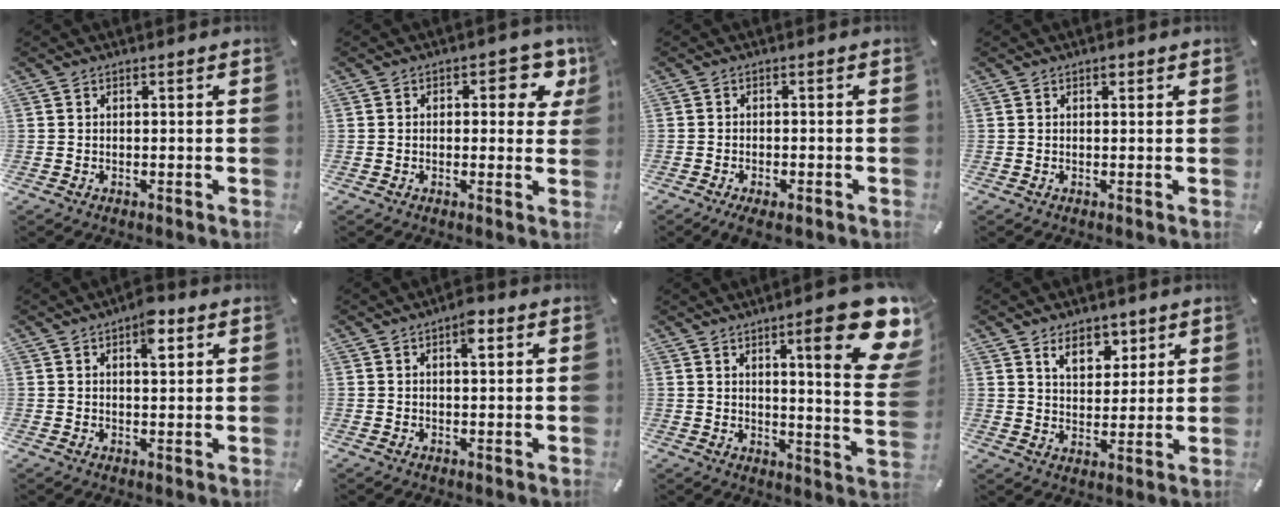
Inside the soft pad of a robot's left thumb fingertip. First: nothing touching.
{"total": 6.5, "force": [2.5, 3.7, 4.8], "torque": [-0.054, -0.007, 0.034]}
{"total": 2.5, "force": [-1.7, 0.8, 1.7], "torque": [-0.033, 0.006, -0.034]}
{"total": 1.0, "force": [0.6, 0.5, 0.6], "torque": [-0.004, -0.002, 0.008]}
{"total": 5.9, "force": [2.9, 2.6, 4.3], "torque": [-0.054, -0.010, 0.043]}
{"total": 4.0, "force": [1.8, 1.7, 3.2], "torque": [-0.046, -0.002, 0.024]}
{"total": 19.4, "force": [9.4, 3.8, 16.5], "torque": [-0.233, -0.059, 0.136]}
{"total": 8.1, "force": [5.2, 5.1, 3.5], "torque": [-0.040, -0.019, 0.088]}